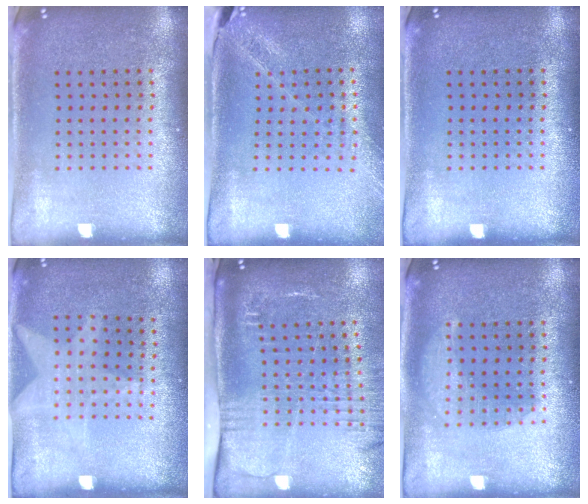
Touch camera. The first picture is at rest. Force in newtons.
{"total": 1.5, "press": 1.4, "slide": 0.4}
{"total": 0.0}
{"total": 1.1, "press": 0.9, "slide": 0.7}
{"total": 2.7, "press": 2.1, "slide": 1.7}
{"total": 2.2, "press": 2.2, "slide": 0.3}